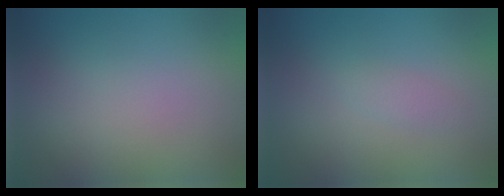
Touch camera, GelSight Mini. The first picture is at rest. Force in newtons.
{"total": 0.8, "press": 0.8, "slide": 0.1}